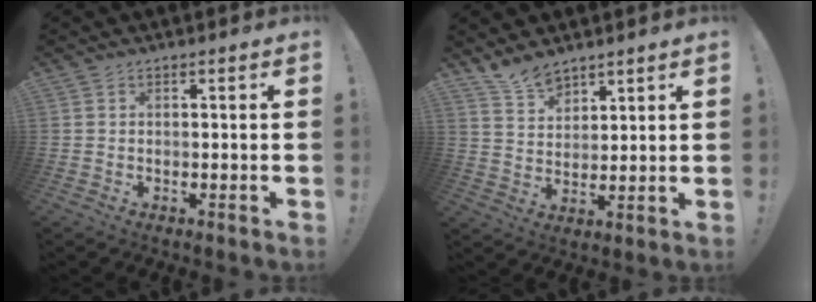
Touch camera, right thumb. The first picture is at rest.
{"total": 7.9, "force": [6.8, 3.3, 2.4], "torque": [-0.047, -0.042, 0.130]}